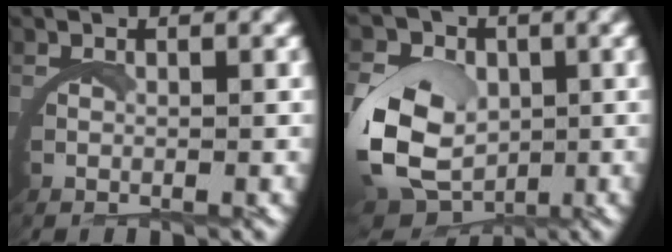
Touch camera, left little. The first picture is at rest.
{"total": 8.3, "force": [-0.5, 6.6, 5.0], "torque": [-0.142, -0.043, 0.006]}